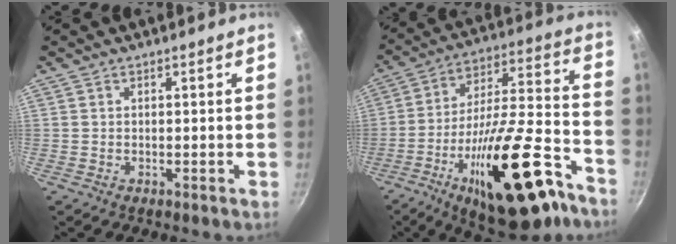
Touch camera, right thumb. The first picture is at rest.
{"total": 27.1, "force": [-14.1, 9.4, 21.1], "torque": [-0.298, 0.074, -0.217]}